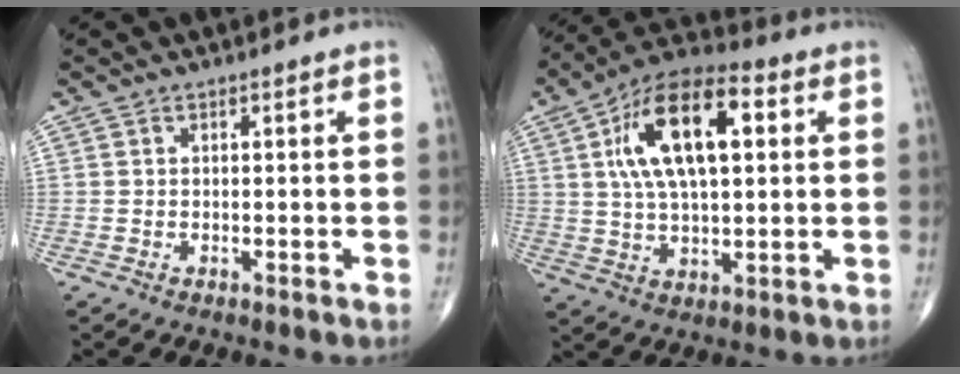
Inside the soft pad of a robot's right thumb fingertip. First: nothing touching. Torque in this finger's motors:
{"motor_torque": [-0.10, 0.72, 1.37, 0.44, 0.19]}